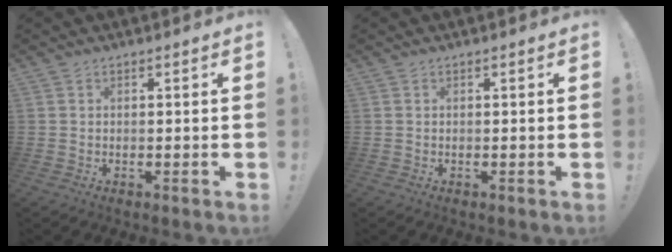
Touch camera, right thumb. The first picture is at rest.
{"total": 0.0}